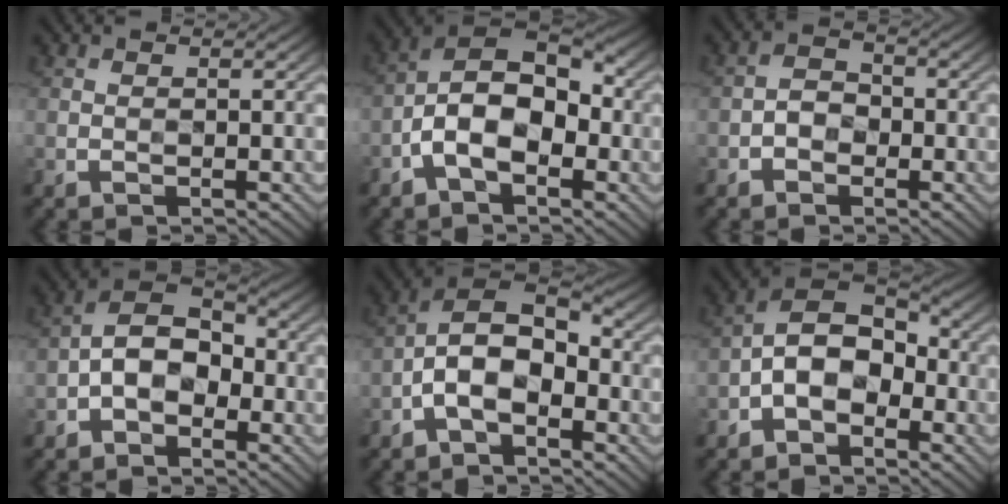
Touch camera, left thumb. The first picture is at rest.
{"total": 10.7, "force": [-3.0, 6.2, 8.2], "torque": [-0.140, 0.016, -0.067]}
{"total": 3.1, "force": [-2.0, 2.0, 1.3], "torque": [-0.015, 0.005, -0.043]}
{"total": 7.8, "force": [-2.7, 5.1, 5.3], "torque": [-0.080, 0.014, -0.059]}
{"total": 9.5, "force": [-2.6, 5.4, 7.3], "torque": [-0.140, 0.017, -0.060]}
{"total": 9.1, "force": [-2.9, 5.9, 6.3], "torque": [-0.104, 0.013, -0.066]}